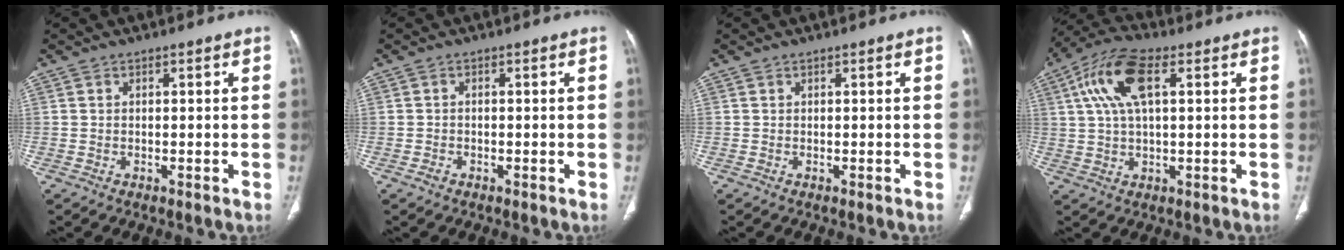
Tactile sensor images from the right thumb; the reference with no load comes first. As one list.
[{"total": 1.0, "force": [-0.6, 0.7, 0.4], "torque": [-0.007, 0.004, -0.011]}, {"total": 0.0}, {"total": 11.6, "force": [3.6, 4.9, 9.8], "torque": [-0.206, 0.019, 0.066]}]